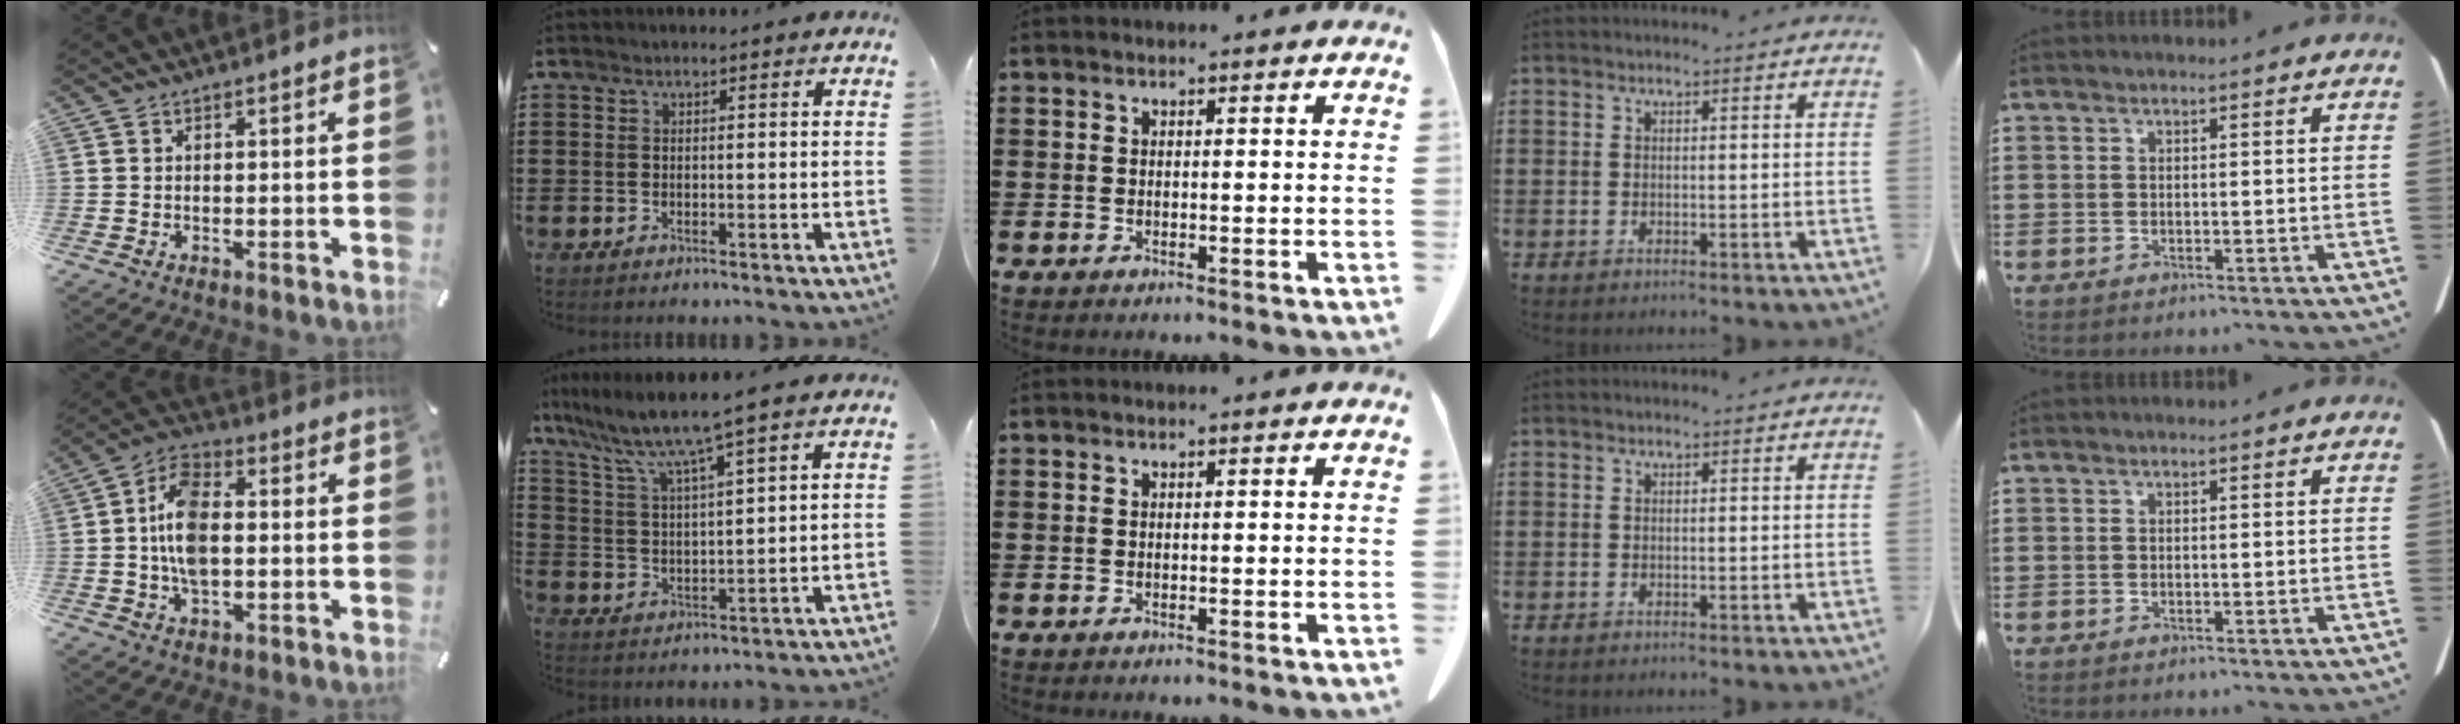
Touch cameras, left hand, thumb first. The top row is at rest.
{"thumb": {"total": 10.9, "force": [-0.3, 6.5, 8.8], "torque": [-0.186, 0.003, -0.008]}, "index": {"total": 7.1, "force": [5.7, -0.4, 4.1], "torque": [-0.102, -0.034, 0.092]}}